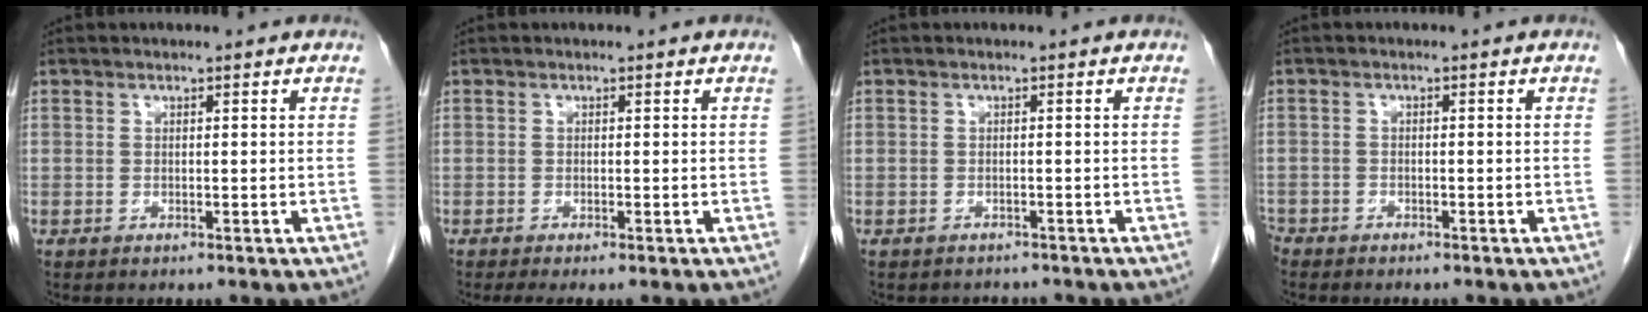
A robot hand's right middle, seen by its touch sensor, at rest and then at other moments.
{"total": 2.0, "force": [-1.4, 0.1, 1.4], "torque": [-0.026, -0.009, -0.022]}
{"total": 2.3, "force": [-2.0, 1.0, -0.2], "torque": [-0.005, -0.003, -0.031]}
{"total": 3.5, "force": [-3.0, 1.5, 0.8], "torque": [-0.020, -0.002, -0.050]}